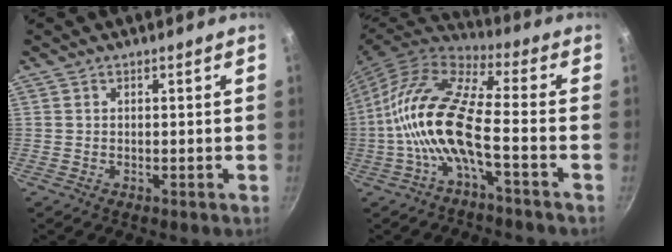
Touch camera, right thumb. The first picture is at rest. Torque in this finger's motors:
{"motor_torque": [-0.08, 1.72, 2.04, -0.75, 0.55]}